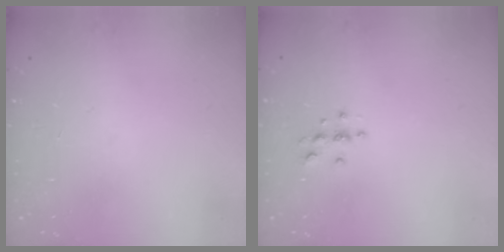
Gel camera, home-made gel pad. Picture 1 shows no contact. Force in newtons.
{"total": 3.8, "press": 3.8, "slide": 0.4}